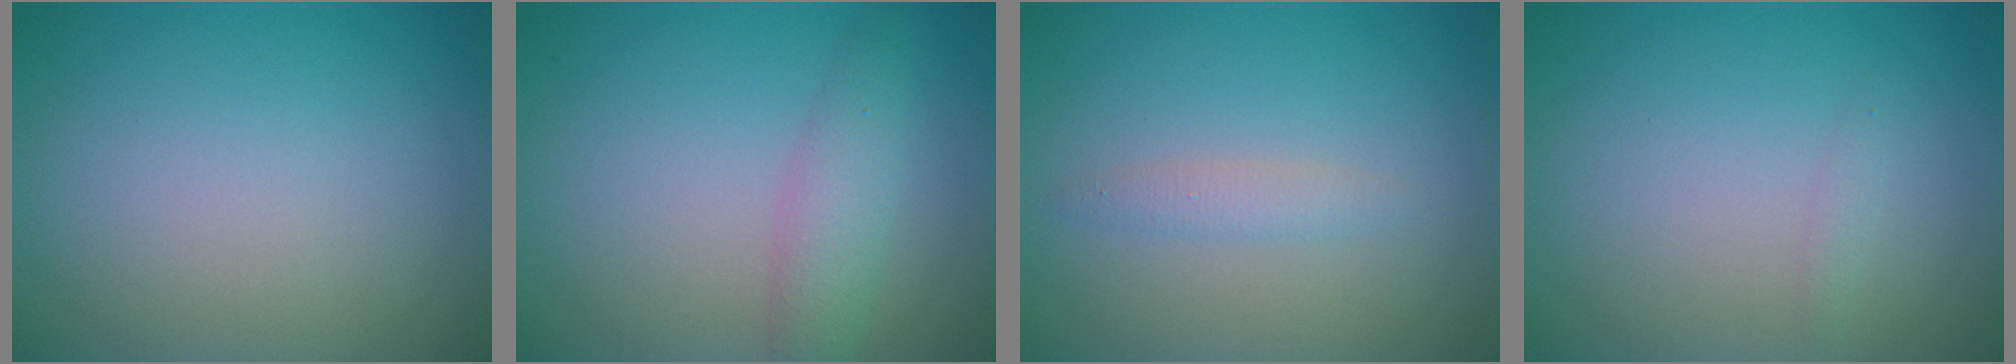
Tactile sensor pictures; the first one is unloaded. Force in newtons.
{"total": 2.7, "press": 2.7, "slide": 0.0}
{"total": 1.2, "press": 1.2, "slide": 0.0}
{"total": 0.6, "press": 0.6, "slide": 0.0}